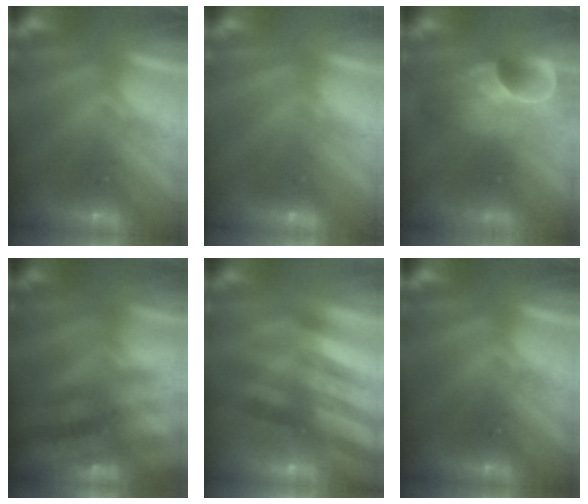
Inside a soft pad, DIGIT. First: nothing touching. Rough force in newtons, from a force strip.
{"total": 2.0}
{"total": 7.6}
{"total": 2.8}
{"total": 2.4}
{"total": 0.0}